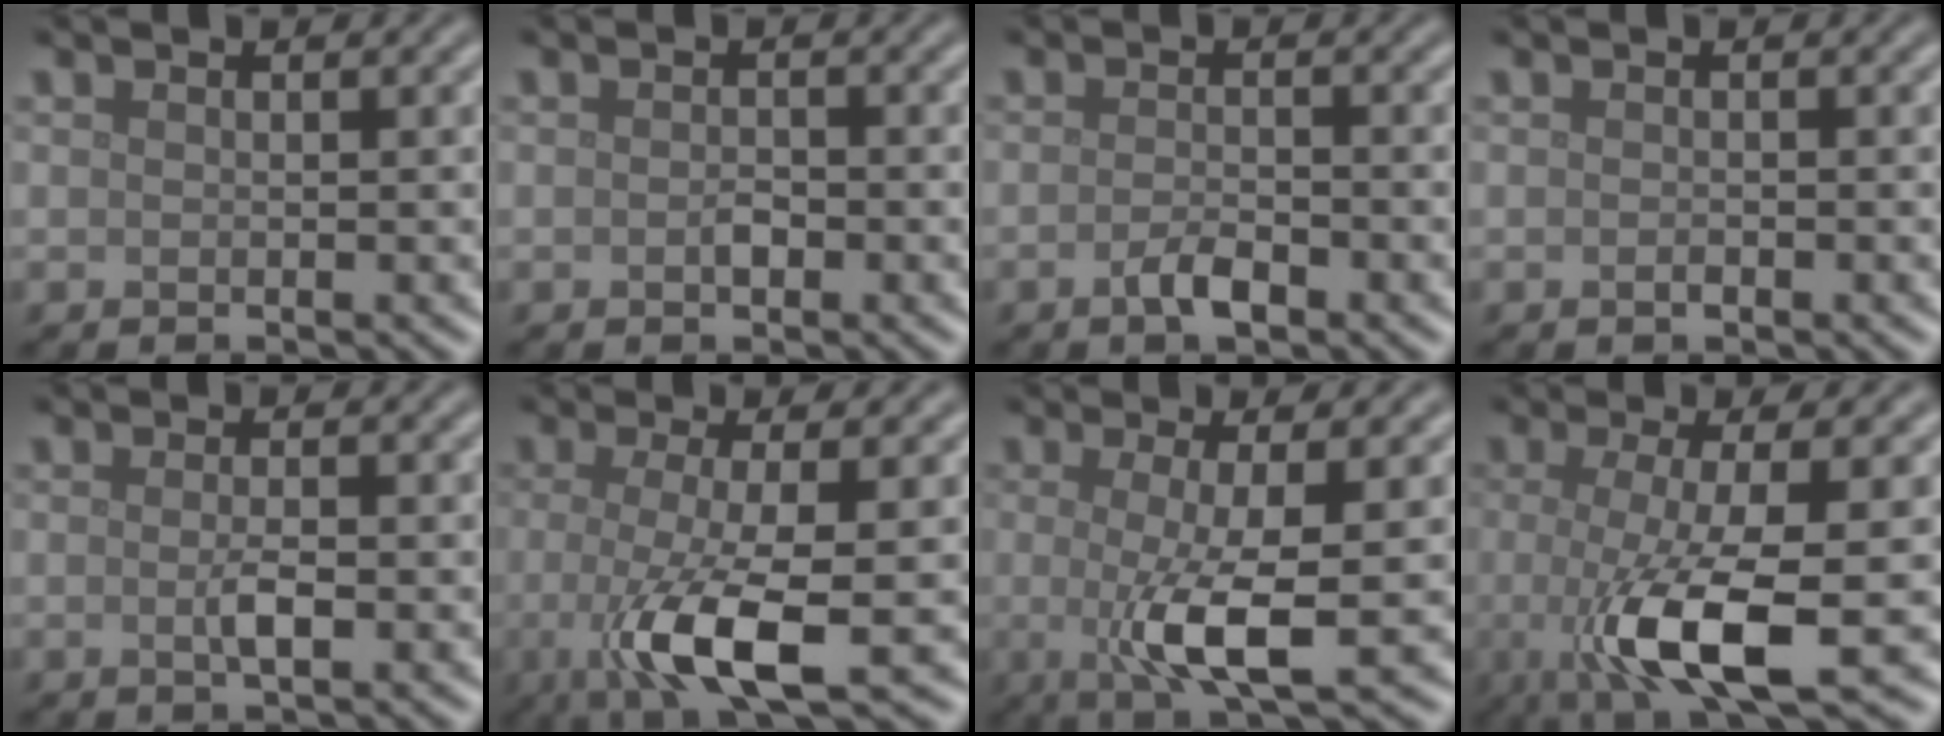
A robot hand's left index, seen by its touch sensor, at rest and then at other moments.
{"total": 1.0, "force": [-0.3, 0.6, 0.7], "torque": [-0.016, 0.000, -0.005]}
{"total": 1.9, "force": [-1.1, 0.7, 1.4], "torque": [-0.030, 0.000, -0.022]}
{"total": 0.5, "force": [-0.2, 0.2, 0.4], "torque": [-0.010, 0.001, -0.004]}
{"total": 1.6, "force": [-0.2, 0.3, 1.5], "torque": [-0.030, -0.002, -0.006]}
{"total": 6.9, "force": [-1.4, 1.8, 6.5], "torque": [-0.119, -0.013, -0.030]}
{"total": 5.5, "force": [-0.4, 1.2, 5.4], "torque": [-0.095, -0.007, -0.009]}
{"total": 7.8, "force": [-1.5, 1.9, 7.4], "torque": [-0.128, -0.014, -0.031]}